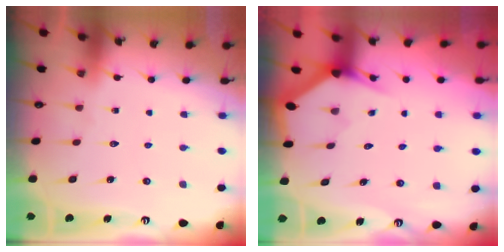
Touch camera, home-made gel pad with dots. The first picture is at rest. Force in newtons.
{"total": 3.0, "press": 3.0, "slide": 0.2}